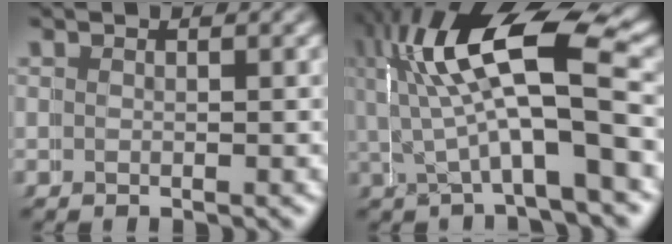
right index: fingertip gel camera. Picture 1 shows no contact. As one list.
[{"total": 11.3, "force": [3.0, 5.5, 9.5], "torque": [-0.175, 0.010, 0.038]}]